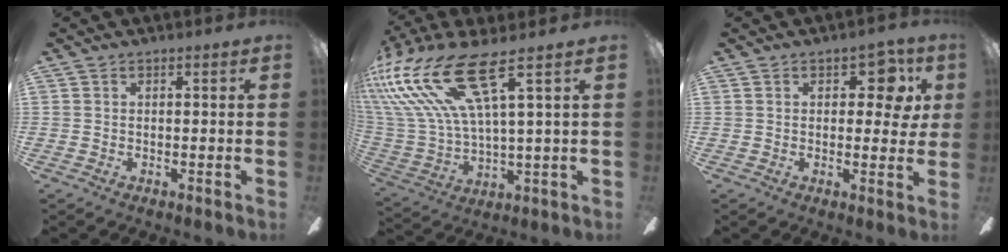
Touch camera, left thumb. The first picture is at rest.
{"total": 22.7, "force": [12.1, 7.4, 17.8], "torque": [-0.387, -0.061, 0.207]}
{"total": 7.4, "force": [2.6, 4.3, 5.5], "torque": [-0.062, 0.001, 0.040]}